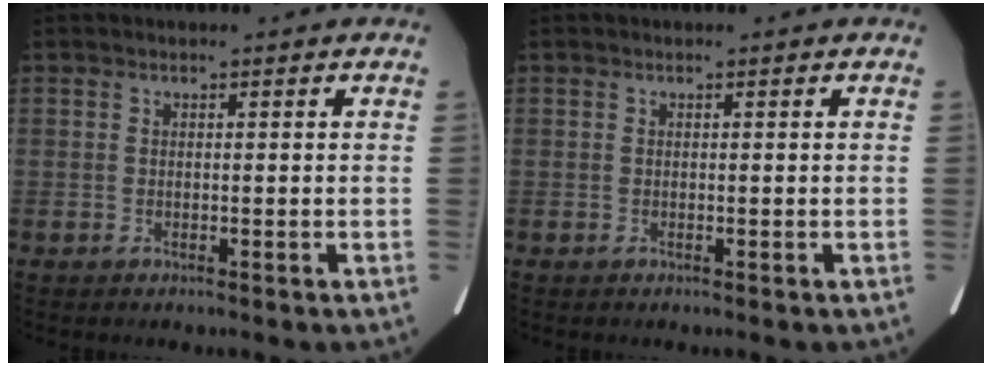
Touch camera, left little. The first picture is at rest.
{"total": 0.0}